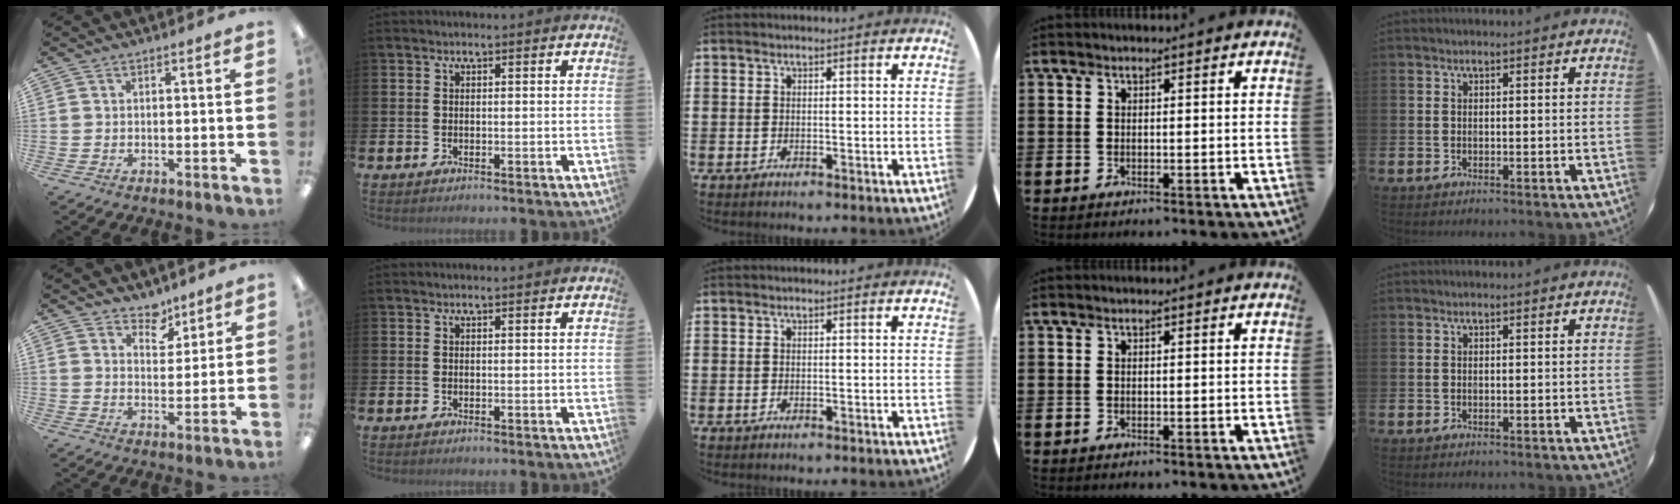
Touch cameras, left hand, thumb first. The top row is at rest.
{"thumb": {"total": 6.0, "force": [5.0, 3.1, 1.0], "torque": [-0.005, -0.032, 0.088]}}